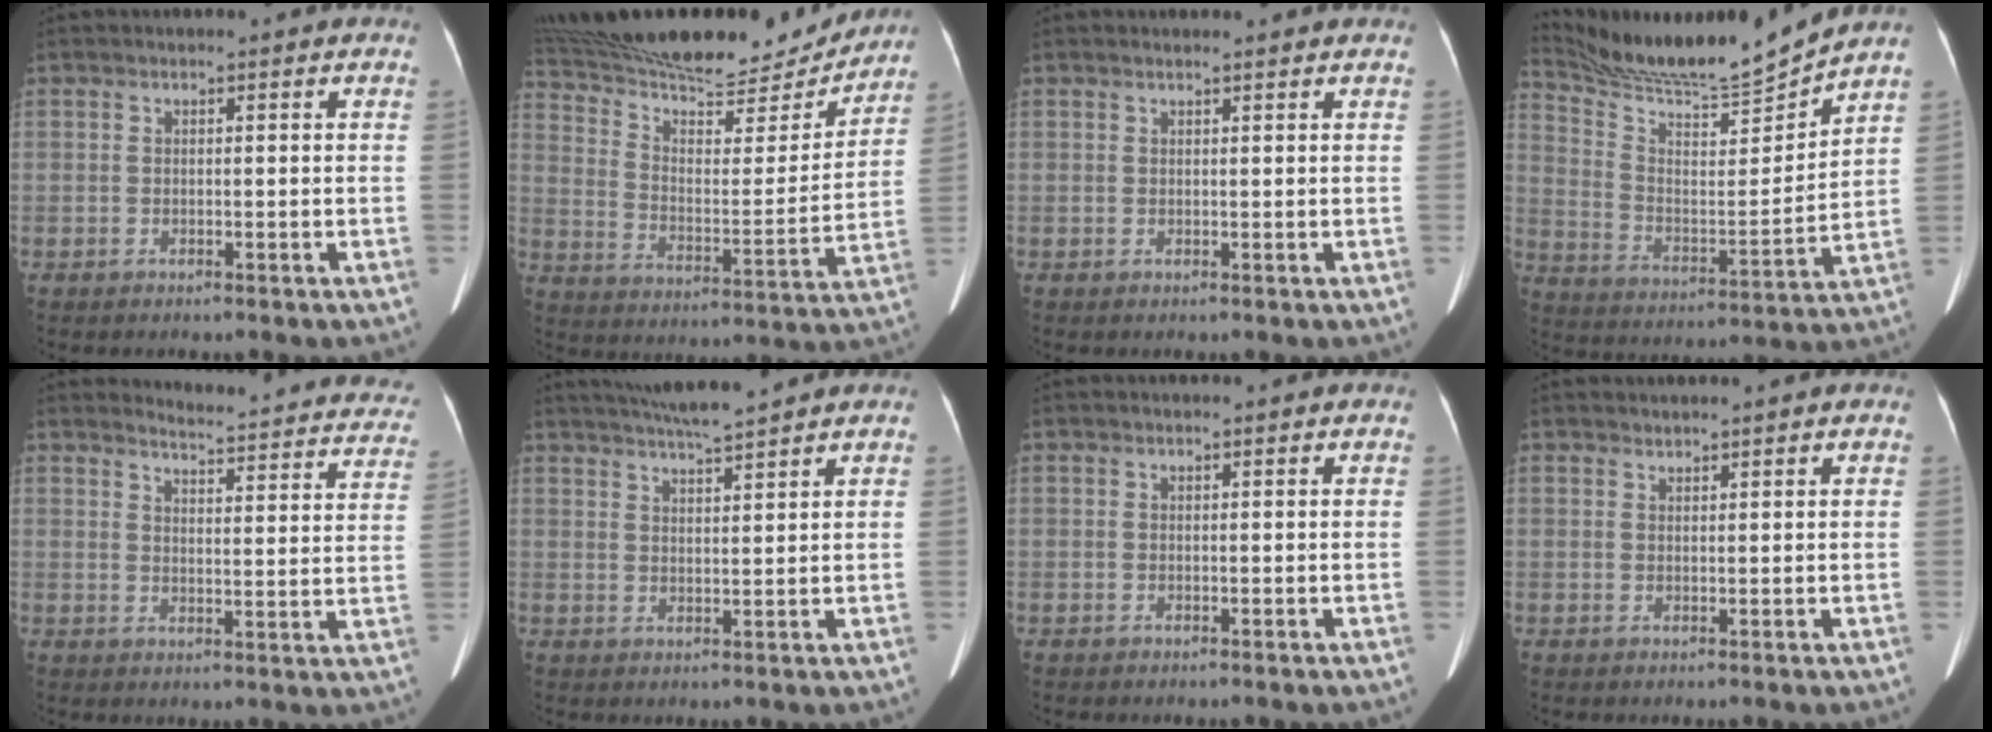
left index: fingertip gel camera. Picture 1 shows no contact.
{"total": 24.3, "force": [22.5, 4.6, 8.1], "torque": [-0.150, -0.021, 0.331]}
{"total": 2.3, "force": [2.3, 0.2, 0.5], "torque": [-0.012, 0.013, 0.029]}
{"total": 15.0, "force": [14.4, -1.7, 3.9], "torque": [-0.085, -0.029, 0.255]}
{"total": 20.4, "force": [19.5, 2.9, 5.2], "torque": [-0.051, -0.077, 0.207]}
{"total": 7.4, "force": [6.7, -0.7, 3.1], "torque": [-0.056, 0.011, 0.109]}
{"total": 0.0}
{"total": 1.4, "force": [1.4, 0.1, 0.2], "torque": [-0.005, 0.015, 0.028]}